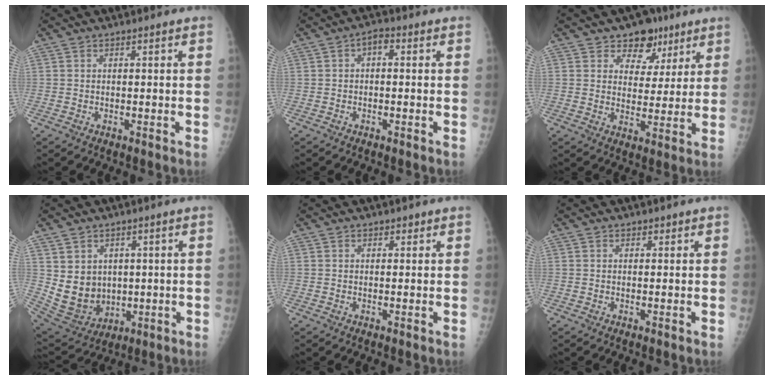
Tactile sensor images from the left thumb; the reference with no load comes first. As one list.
[{"total": 2.4, "force": [0.2, 1.4, 2.0], "torque": [-0.019, 0.008, -0.006]}, {"total": 8.2, "force": [5.3, 5.9, 2.2], "torque": [0.010, -0.020, 0.078]}, {"total": 10.8, "force": [1.5, 9.3, 5.4], "torque": [-0.065, -0.018, 0.062]}, {"total": 1.1, "force": [0.7, 0.7, 0.3], "torque": [0.007, -0.004, 0.008]}, {"total": 0.7, "force": [0.6, 0.5, 0.2], "torque": [0.006, -0.003, 0.006]}]